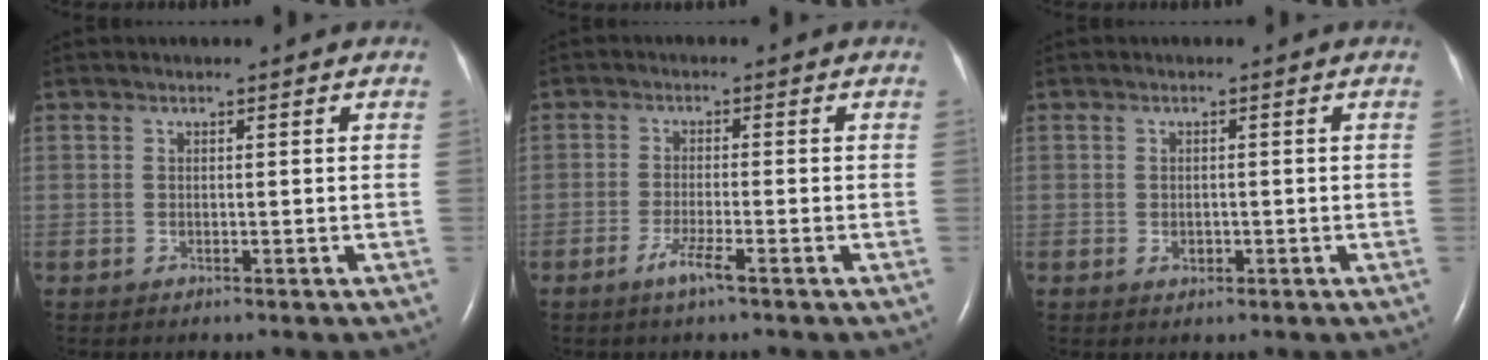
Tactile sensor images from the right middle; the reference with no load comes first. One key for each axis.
{"total": 3.3, "fx": -2.0, "fy": -0.1, "fz": 2.5, "tx": -0.054, "ty": -0.007, "tz": -0.041}
{"total": 1.3, "fx": -0.4, "fy": 0.9, "fz": 0.8, "tx": -0.015, "ty": 0.000, "tz": -0.002}